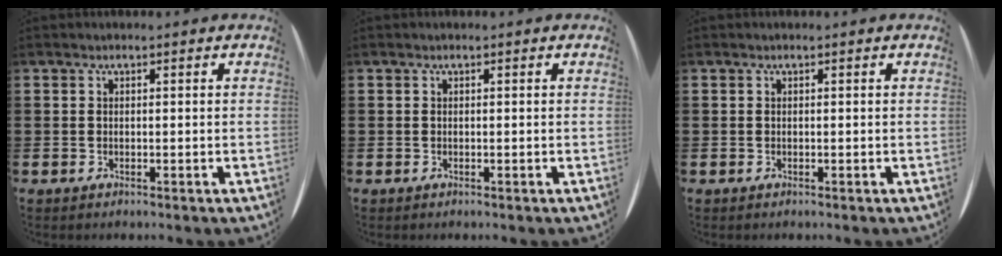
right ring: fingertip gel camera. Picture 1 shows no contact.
{"total": 0.0}
{"total": 0.0}